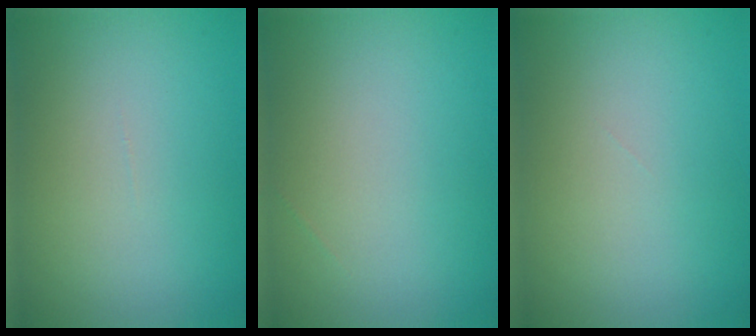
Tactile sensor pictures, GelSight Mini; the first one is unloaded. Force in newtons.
{"total": 0.0}
{"total": 0.0}